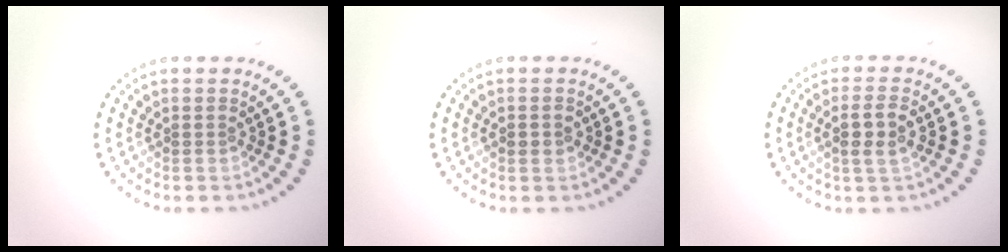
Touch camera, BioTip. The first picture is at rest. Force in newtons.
{"total": 1.3, "press": 1.3, "slide": 0.2}
{"total": 2.4, "press": 2.3, "slide": 0.8}